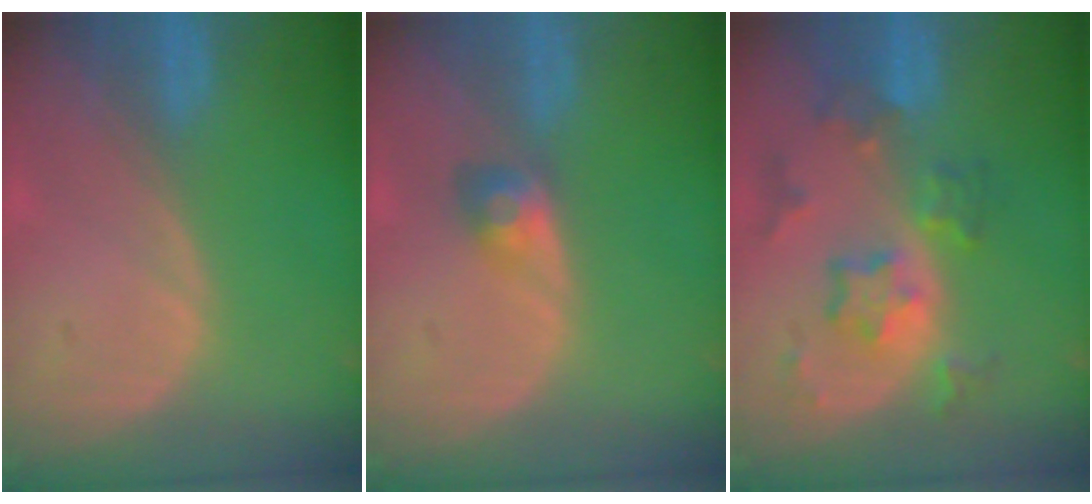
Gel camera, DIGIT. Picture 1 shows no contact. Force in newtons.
{"total": 3.0, "press": 2.6, "slide": 1.4}
{"total": 8.1, "press": 7.0, "slide": 4.0}